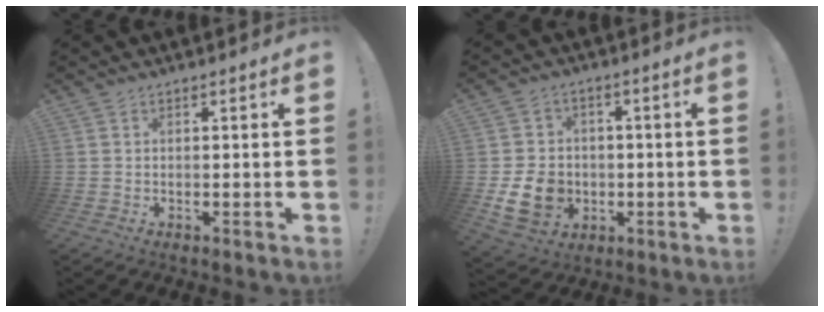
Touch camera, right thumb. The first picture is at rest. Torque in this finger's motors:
{"motor_torque": [1.25, 1.09, 0.11, -0.10, 0.00]}